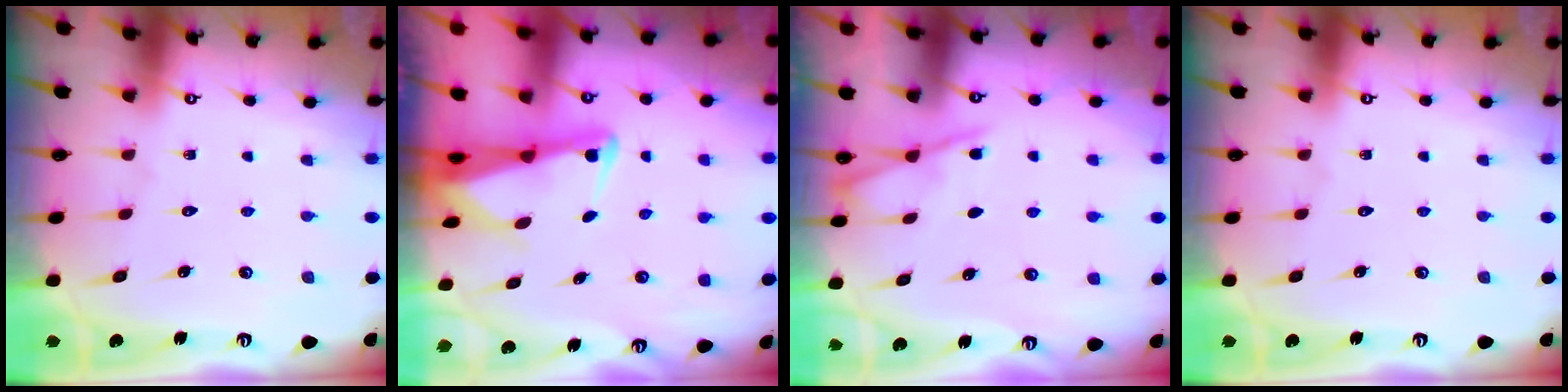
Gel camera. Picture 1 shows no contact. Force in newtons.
{"total": 3.6, "press": 3.5, "slide": 0.6}
{"total": 3.9, "press": 3.9, "slide": 0.5}
{"total": 0.0}